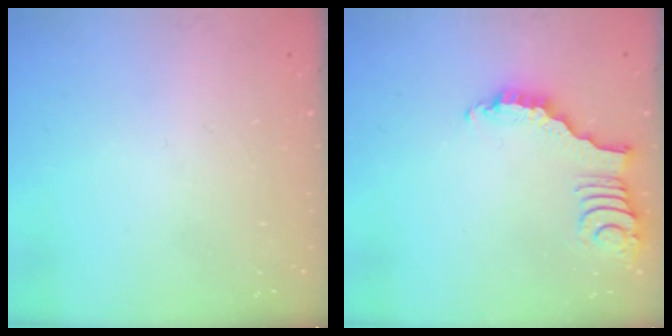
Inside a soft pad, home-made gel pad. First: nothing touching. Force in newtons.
{"total": 2.2, "press": 2.2, "slide": 0.4}